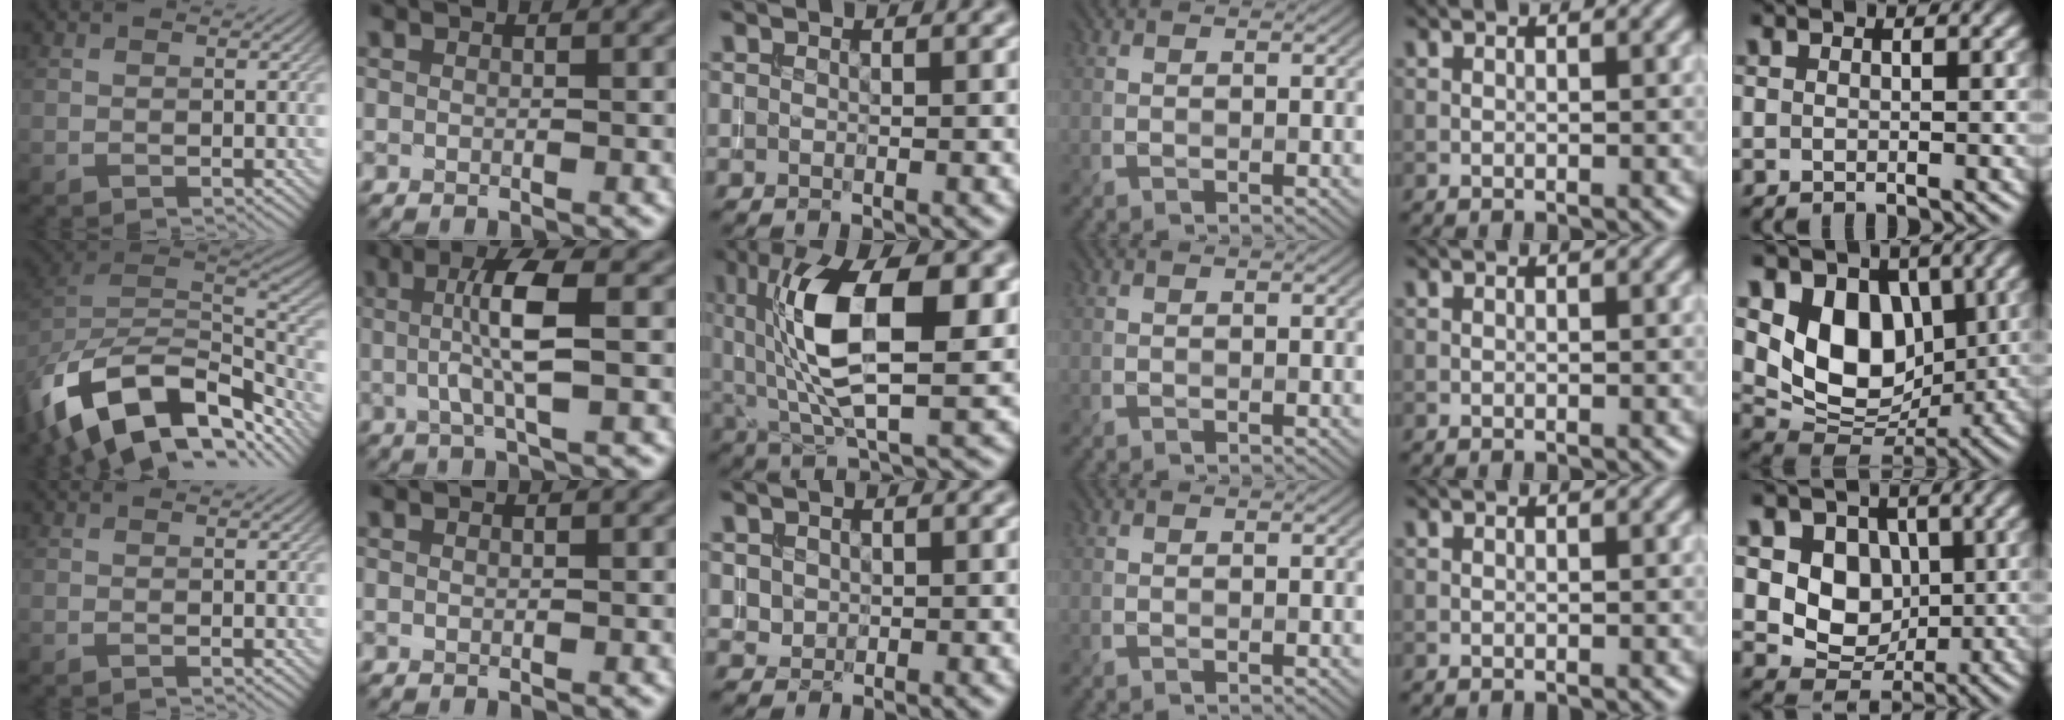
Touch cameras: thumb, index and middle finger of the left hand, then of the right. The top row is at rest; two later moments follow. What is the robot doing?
{"motion": "insert", "object": "drawer"}